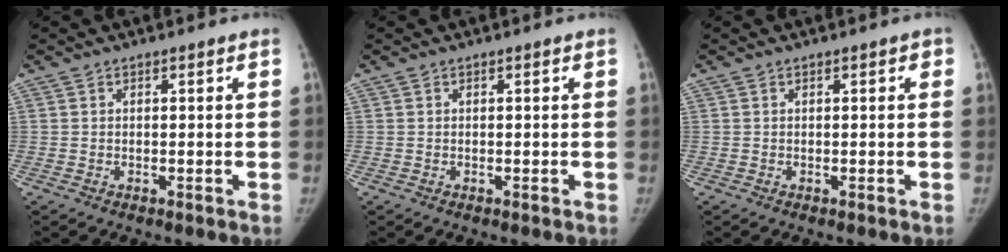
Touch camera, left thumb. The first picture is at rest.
{"total": 0.0}
{"total": 0.8, "force": [0.3, 0.3, 0.6], "torque": [-0.004, 0.002, 0.001]}